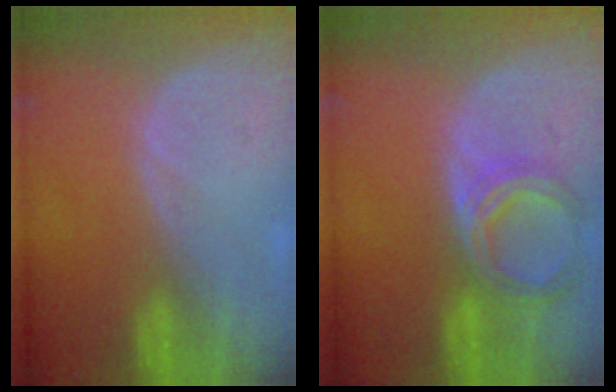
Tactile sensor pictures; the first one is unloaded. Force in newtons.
{"total": 6.9, "press": 6.4, "slide": 2.7}